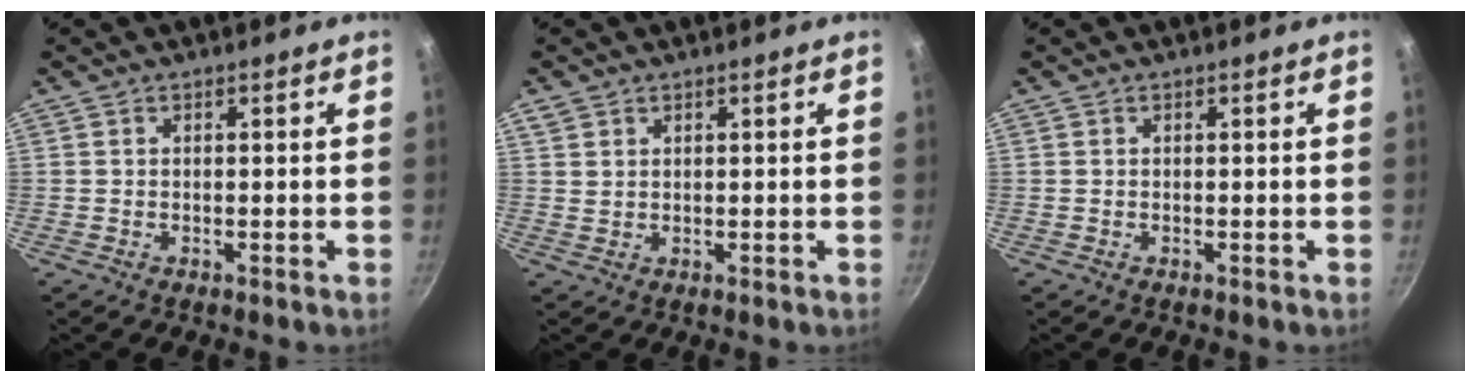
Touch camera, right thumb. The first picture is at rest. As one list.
[{"total": 1.9, "force": [1.2, 1.3, 0.6], "torque": [-0.006, -0.002, 0.022]}, {"total": 0.0}]